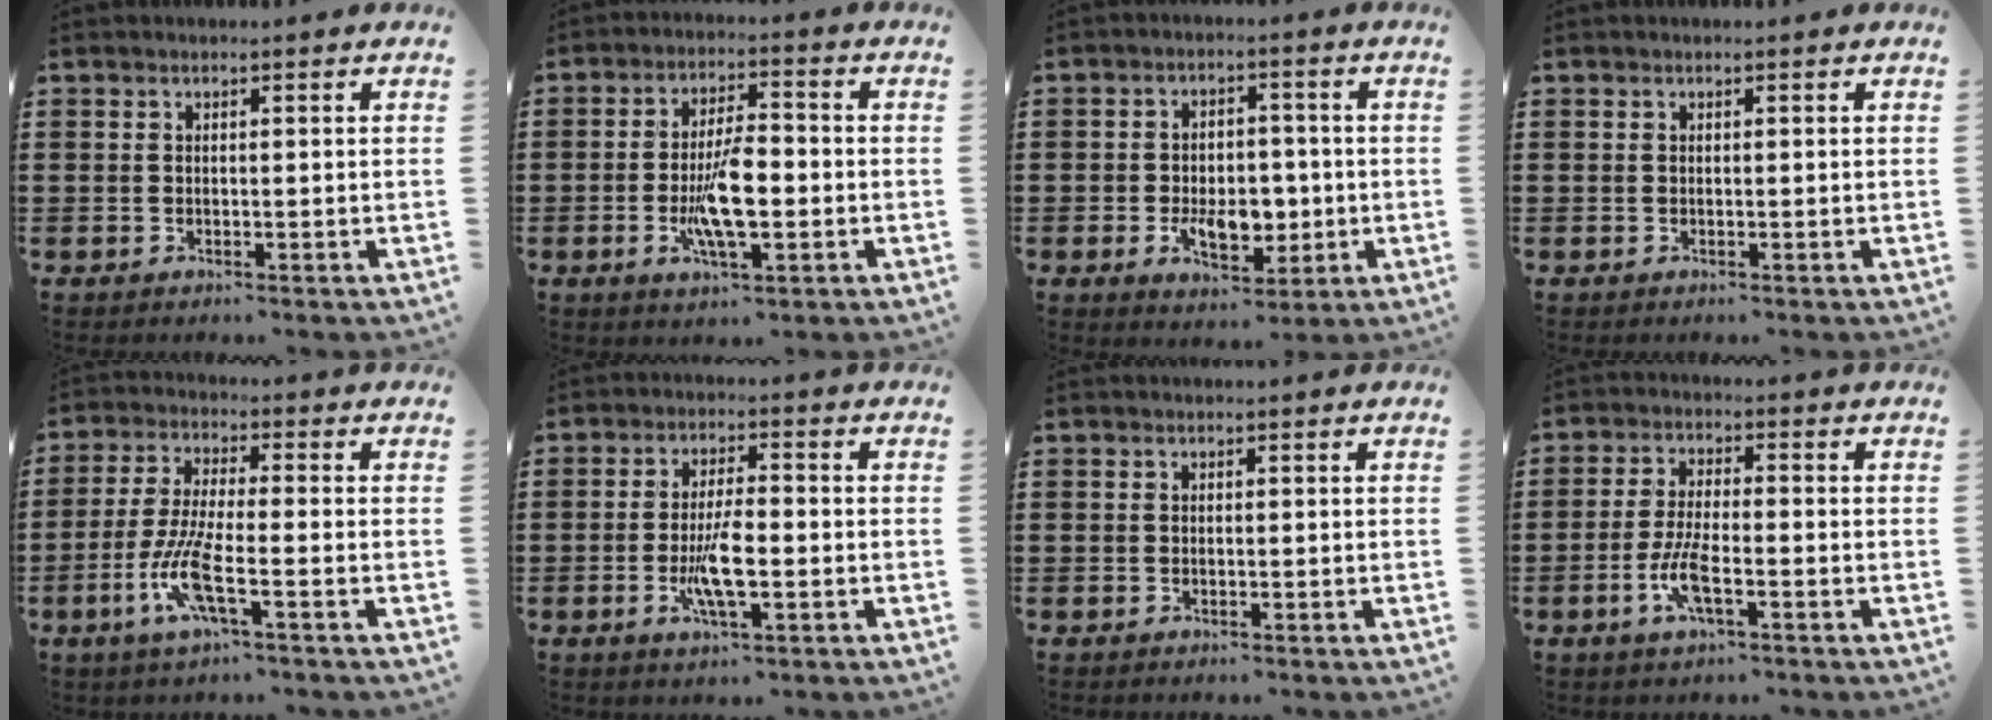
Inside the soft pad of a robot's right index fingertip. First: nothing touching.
{"total": 8.8, "force": [-1.8, 3.2, 8.0], "torque": [-0.175, -0.009, -0.039]}
{"total": 7.0, "force": [-1.5, 4.5, 5.1], "torque": [-0.087, 0.009, -0.024]}
{"total": 0.0}
{"total": 8.3, "force": [-3.4, 1.7, 7.4], "torque": [-0.168, -0.015, -0.070]}
{"total": 6.4, "force": [-1.6, 1.7, 5.9], "torque": [-0.127, -0.009, -0.033]}
{"total": 0.0}
{"total": 5.8, "force": [-2.4, 1.6, 5.0], "torque": [-0.117, -0.010, -0.049]}